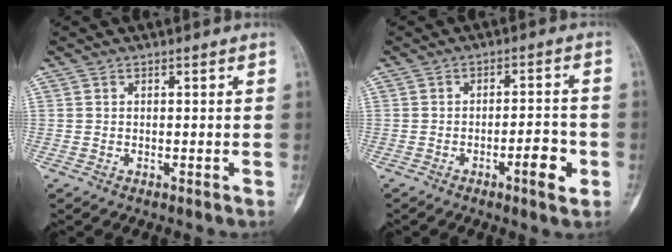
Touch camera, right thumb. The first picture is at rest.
{"total": 6.0, "force": [-2.5, 1.7, 5.2], "torque": [-0.071, 0.015, -0.036]}